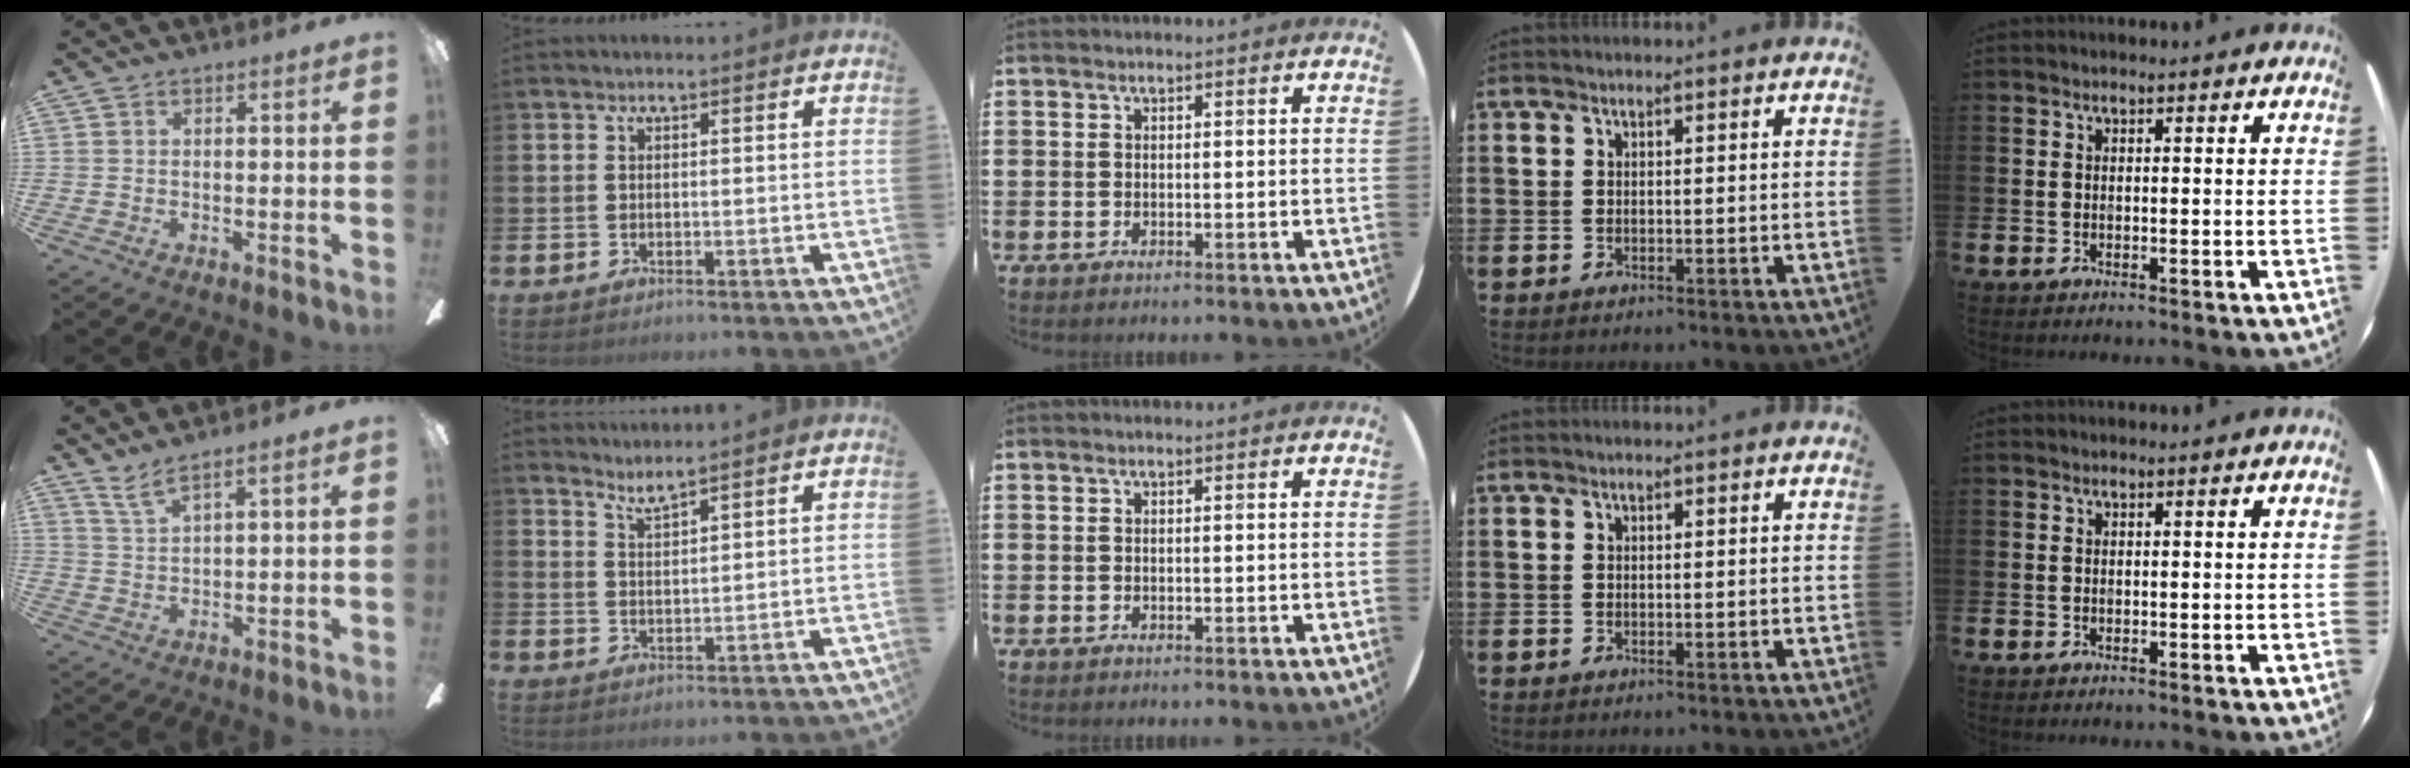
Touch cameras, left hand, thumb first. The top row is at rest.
{"thumb": {"total": 4.7, "force": [3.7, 0.3, 2.9], "torque": [-0.065, -0.017, 0.066]}, "index": {"total": 2.7, "force": [2.7, -0.4, 0.2], "torque": [-0.010, -0.012, 0.050]}}